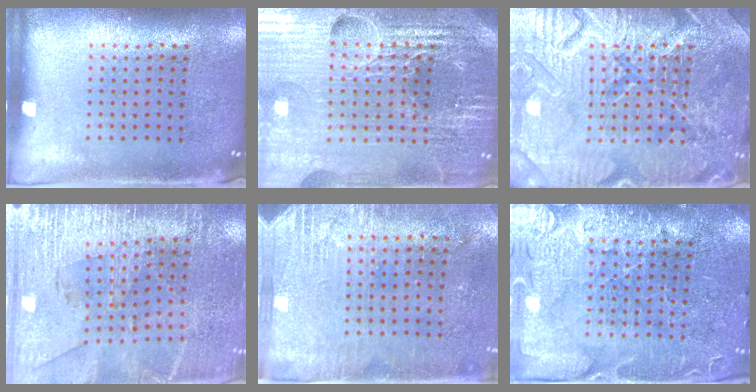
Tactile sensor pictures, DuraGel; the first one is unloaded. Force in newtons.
{"total": 6.3, "press": 5.5, "slide": 2.9}
{"total": 7.9, "press": 7.8, "slide": 0.9}
{"total": 2.9, "press": 2.8, "slide": 0.8}
{"total": 2.8, "press": 2.5, "slide": 1.2}
{"total": 3.5, "press": 3.3, "slide": 1.2}